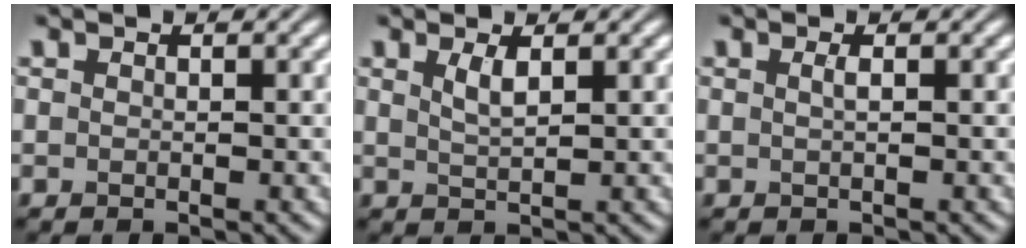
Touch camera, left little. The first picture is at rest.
{"total": 1.6, "force": [0.8, 0.4, 1.3], "torque": [-0.028, -0.001, 0.016]}
{"total": 0.9, "force": [0.1, 0.3, 0.8], "torque": [-0.013, 0.005, 0.001]}